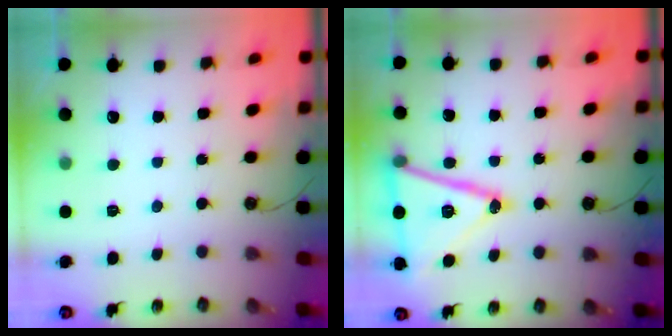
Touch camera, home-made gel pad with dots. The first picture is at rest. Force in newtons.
{"total": 19.6, "press": 19.3, "slide": 3.6}